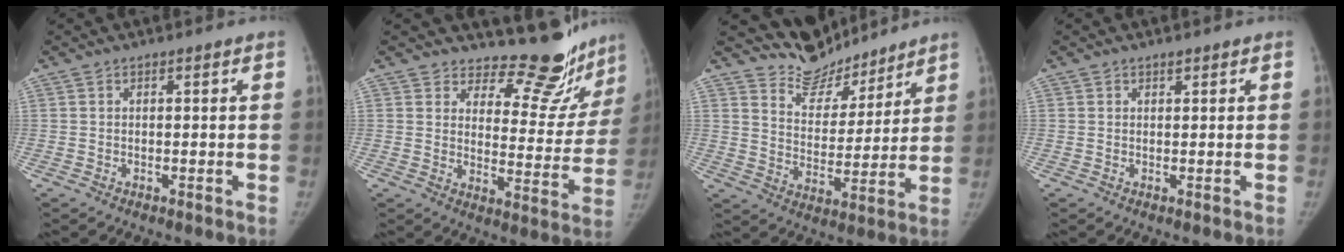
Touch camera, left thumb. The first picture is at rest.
{"total": 14.7, "force": [13.8, 4.7, 2.4], "torque": [0.031, -0.136, 0.165]}
{"total": 10.1, "force": [9.6, 3.3, -0.1], "torque": [0.034, -0.075, 0.177]}
{"total": 0.5, "force": [0.5, 0.3, 0.1], "torque": [0.006, -0.003, 0.004]}